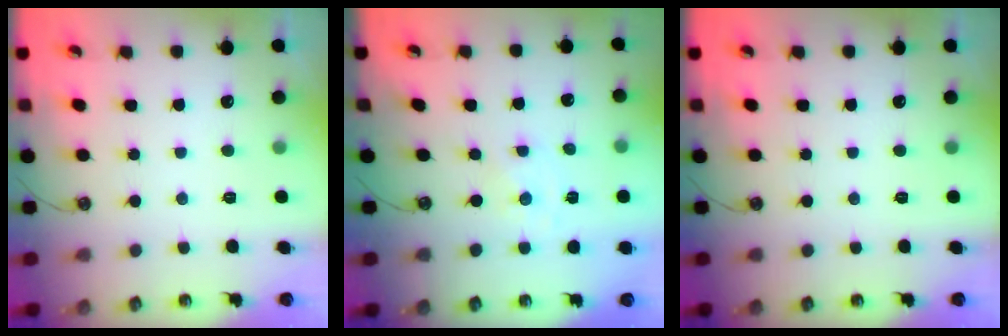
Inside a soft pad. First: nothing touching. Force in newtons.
{"total": 0.0}
{"total": 0.0}